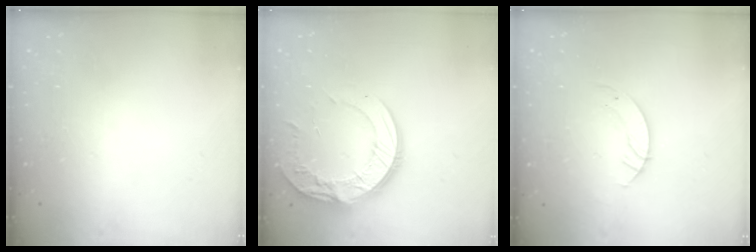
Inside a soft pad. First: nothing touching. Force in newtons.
{"total": 15.2, "press": 15.2, "slide": 1.3}
{"total": 3.3, "press": 3.3, "slide": 0.2}